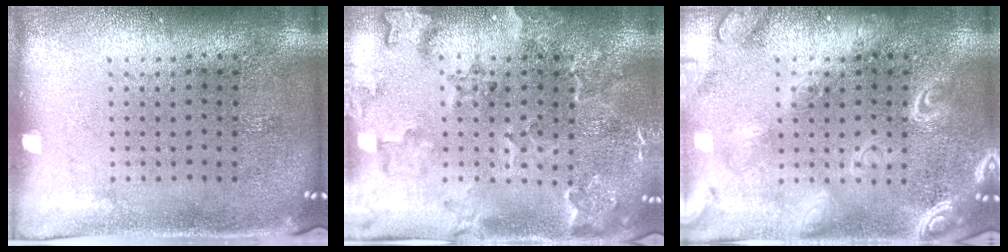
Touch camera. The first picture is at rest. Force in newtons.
{"total": 2.5, "press": 2.2, "slide": 1.1}
{"total": 3.0, "press": 3.0, "slide": 0.3}